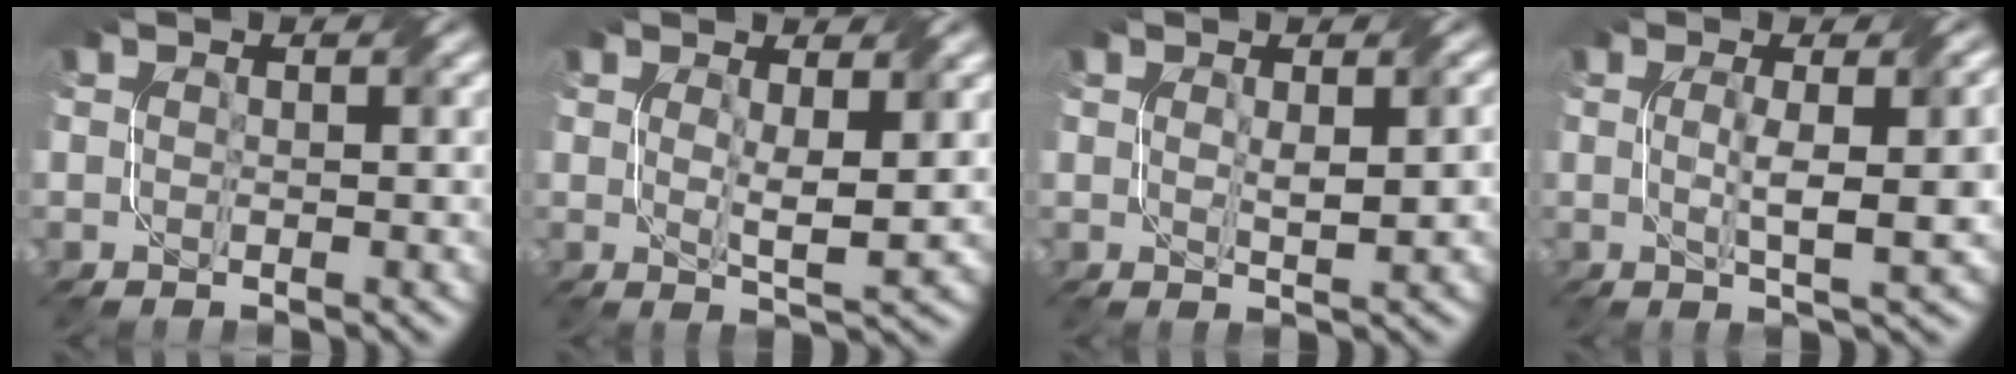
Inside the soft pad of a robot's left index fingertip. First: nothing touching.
{"total": 2.9, "force": [0.8, 0.5, 2.8], "torque": [-0.051, -0.010, 0.017]}
{"total": 2.4, "force": [0.3, 0.7, 2.2], "torque": [-0.042, -0.002, 0.010]}
{"total": 5.3, "force": [0.1, 1.0, 5.2], "torque": [-0.078, 0.002, 0.001]}